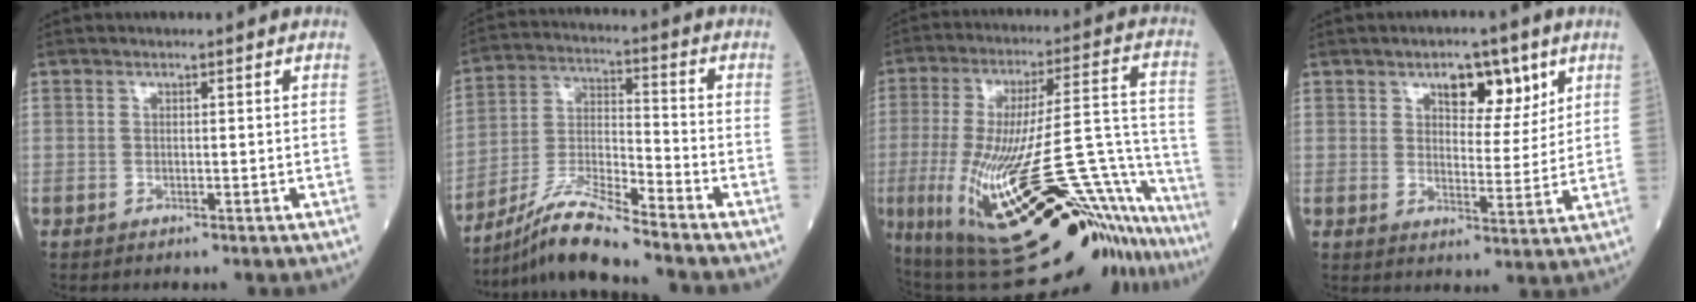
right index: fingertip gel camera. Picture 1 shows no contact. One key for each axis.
{"total": 10.0, "fx": -8.9, "fy": -1.1, "fz": 4.3, "tx": -0.093, "ty": -0.012, "tz": -0.170}
{"total": 33.0, "fx": -20.6, "fy": 4.8, "fz": 25.3, "tx": -0.312, "ty": 0.014, "tz": -0.305}
{"total": 7.1, "fx": 4.1, "fy": 3.3, "fz": 4.8, "tx": -0.065, "ty": 0.003, "tz": 0.061}